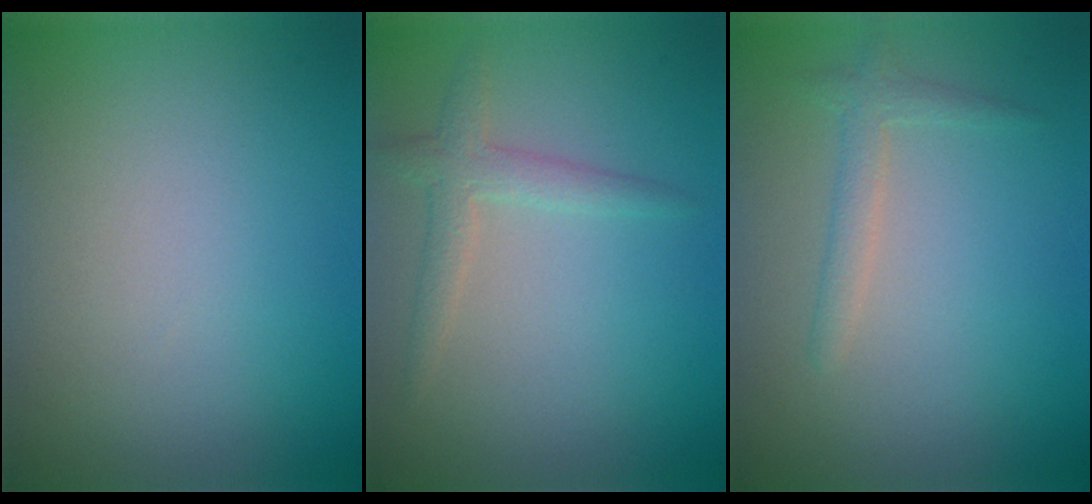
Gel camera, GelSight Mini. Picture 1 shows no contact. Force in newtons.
{"total": 2.1, "press": 2.1, "slide": 0.1}
{"total": 1.6, "press": 1.6, "slide": 0.1}